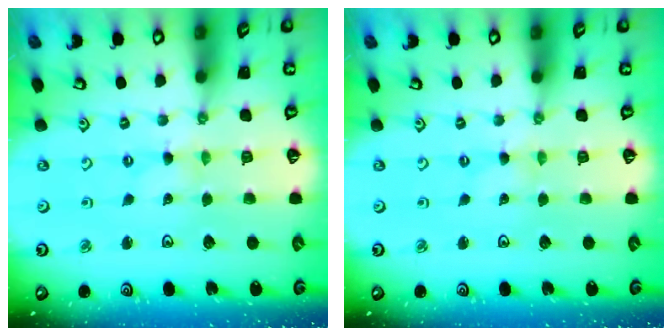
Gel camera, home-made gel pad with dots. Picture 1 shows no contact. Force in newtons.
{"total": 0.0}